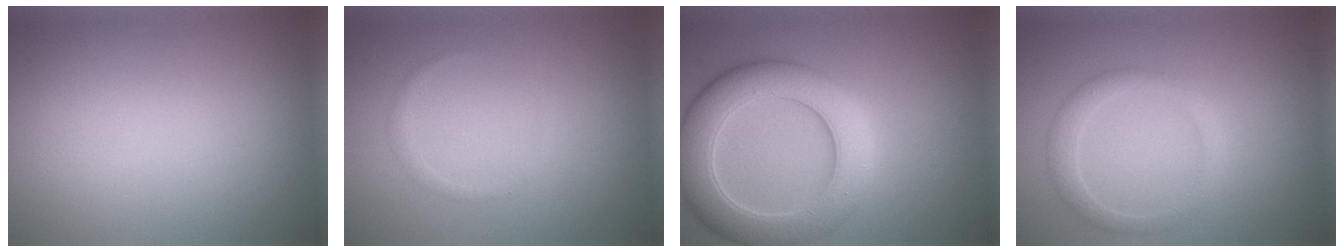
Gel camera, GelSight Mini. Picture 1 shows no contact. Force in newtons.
{"total": 0.7, "press": 0.7, "slide": 0.0}
{"total": 8.3, "press": 8.3, "slide": 0.3}
{"total": 2.3, "press": 2.3, "slide": 0.0}